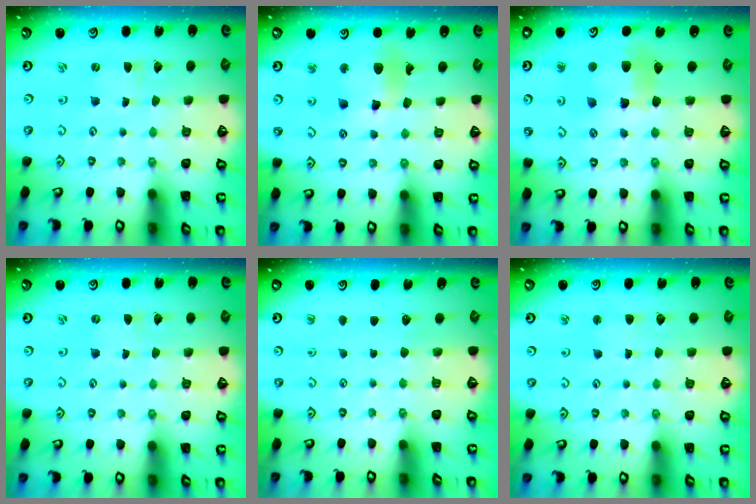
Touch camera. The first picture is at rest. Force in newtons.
{"total": 12.1, "press": 12.0, "slide": 1.2}
{"total": 8.3, "press": 8.2, "slide": 1.2}
{"total": 0.0}
{"total": 0.0}
{"total": 2.5, "press": 2.5, "slide": 0.2}